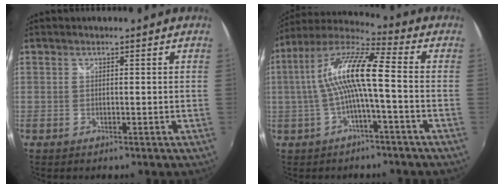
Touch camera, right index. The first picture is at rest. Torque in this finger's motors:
{"motor_torque": [1.35, -0.79, 0.92, 0.21]}